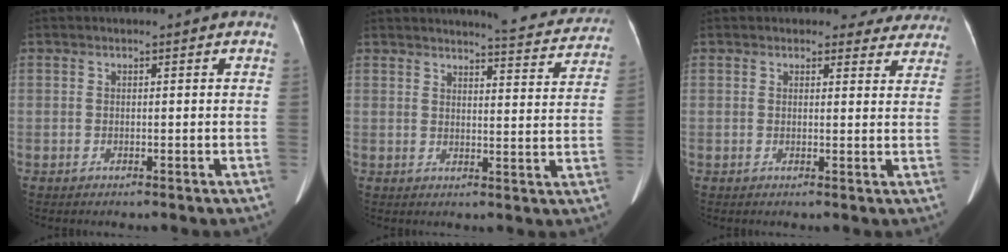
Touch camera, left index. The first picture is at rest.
{"total": 10.4, "force": [10.1, 1.3, 2.3], "torque": [-0.018, -0.026, 0.103]}
{"total": 5.6, "force": [5.0, 2.6, 0.3], "torque": [0.021, -0.009, 0.035]}